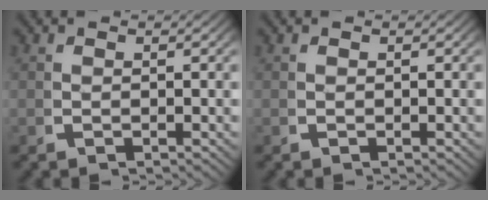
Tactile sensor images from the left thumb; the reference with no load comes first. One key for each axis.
{"total": 0.0}